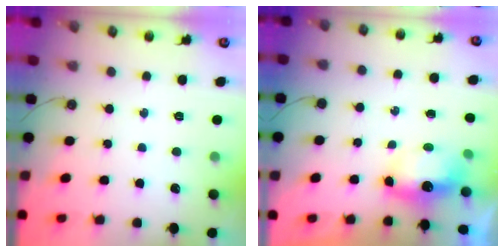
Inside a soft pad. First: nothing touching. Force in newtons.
{"total": 6.2, "press": 6.2, "slide": 0.2}